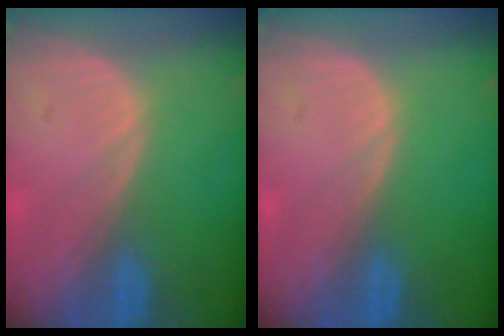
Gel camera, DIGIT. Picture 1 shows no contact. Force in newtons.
{"total": 0.0}